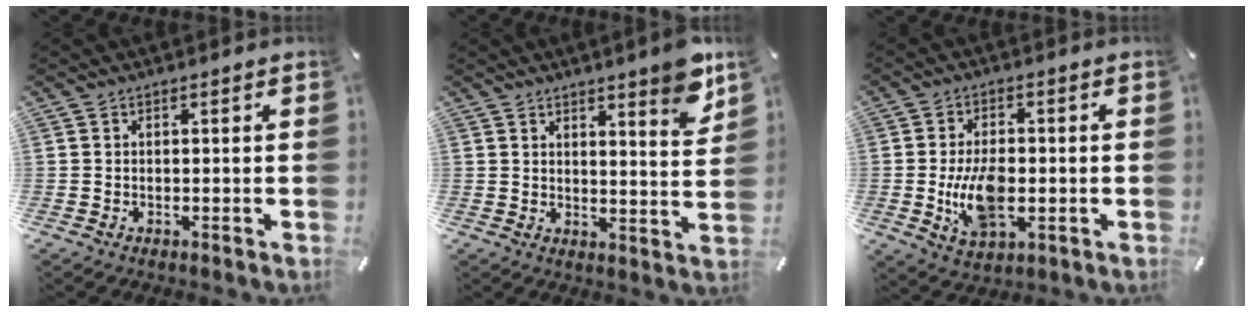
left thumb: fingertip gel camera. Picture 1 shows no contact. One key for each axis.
{"total": 7.5, "fx": 6.2, "fy": 1.7, "fz": 3.9, "tx": -0.039, "ty": -0.051, "tz": 0.103}
{"total": 10.6, "fx": -1.4, "fy": 6.3, "fz": 8.5, "tx": -0.163, "ty": -0.005, "tz": -0.024}